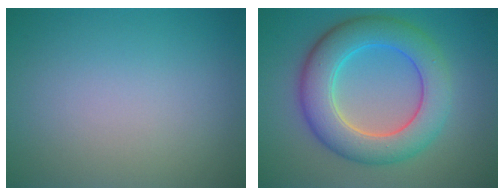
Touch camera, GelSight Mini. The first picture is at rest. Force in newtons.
{"total": 7.9, "press": 7.8, "slide": 0.6}